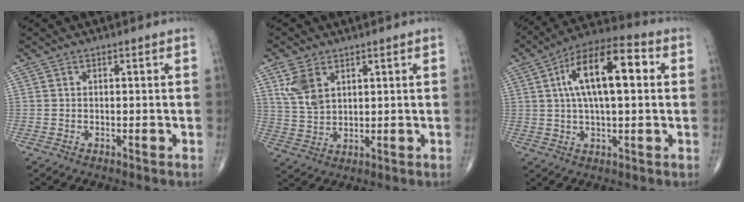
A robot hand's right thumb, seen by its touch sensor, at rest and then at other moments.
{"total": 6.9, "force": [3.2, 4.2, 4.5], "torque": [-0.083, -0.006, 0.074]}
{"total": 16.0, "force": [3.4, 6.5, 14.3], "torque": [-0.237, 0.026, 0.049]}